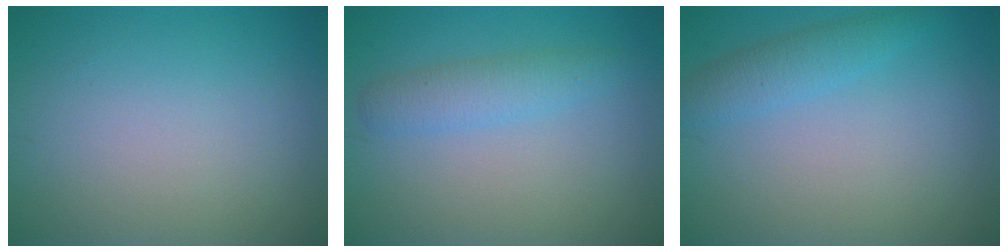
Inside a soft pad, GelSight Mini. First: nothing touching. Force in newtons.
{"total": 2.5, "press": 2.5, "slide": 0.0}
{"total": 2.2, "press": 2.2, "slide": 0.2}